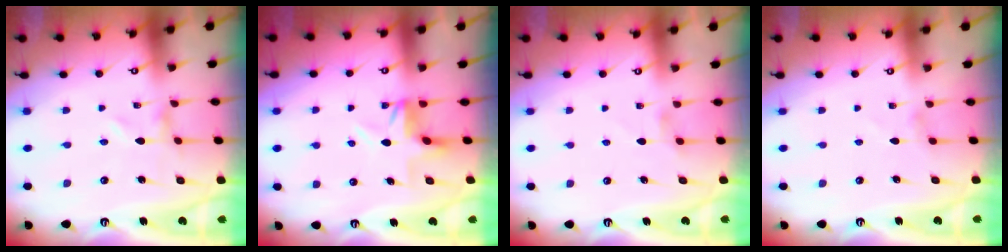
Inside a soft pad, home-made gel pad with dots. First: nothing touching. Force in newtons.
{"total": 3.9, "press": 3.9, "slide": 0.4}
{"total": 2.7, "press": 2.7, "slide": 0.3}
{"total": 1.2, "press": 1.1, "slide": 0.3}